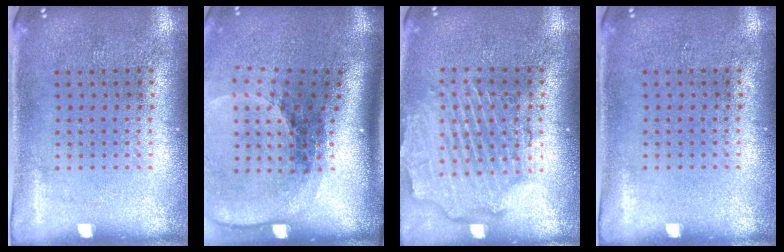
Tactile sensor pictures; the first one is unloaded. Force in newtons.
{"total": 2.6, "press": 1.8, "slide": 1.8}
{"total": 2.6, "press": 2.2, "slide": 1.3}
{"total": 0.0}